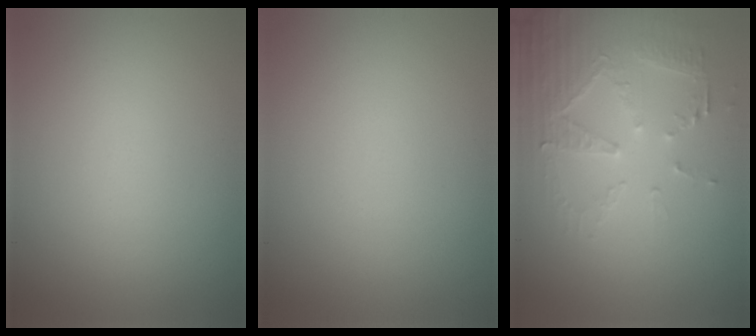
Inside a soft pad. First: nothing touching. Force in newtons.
{"total": 0.0}
{"total": 5.3, "press": 3.7, "slide": 3.8}